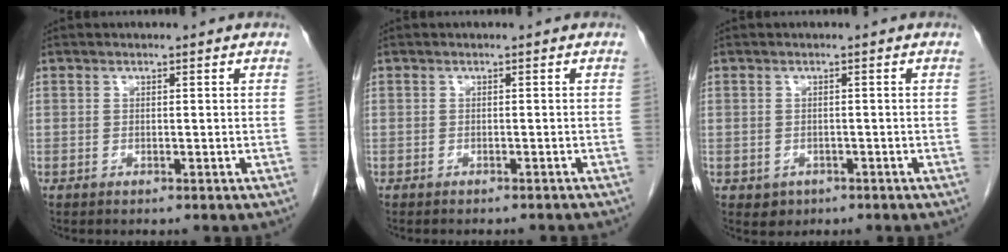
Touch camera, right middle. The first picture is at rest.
{"total": 5.5, "force": [-5.0, 1.2, 2.0], "torque": [-0.025, -0.007, -0.053]}
{"total": 1.9, "force": [-0.8, 1.6, 0.4], "torque": [-0.004, 0.005, -0.003]}